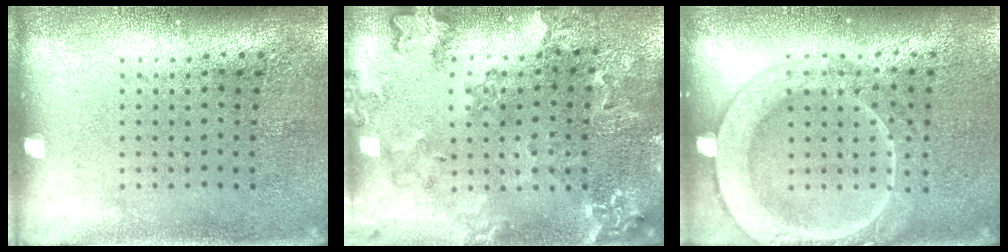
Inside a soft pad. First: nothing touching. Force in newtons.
{"total": 1.1, "press": 1.1, "slide": 0.2}
{"total": 2.0, "press": 2.0, "slide": 0.3}